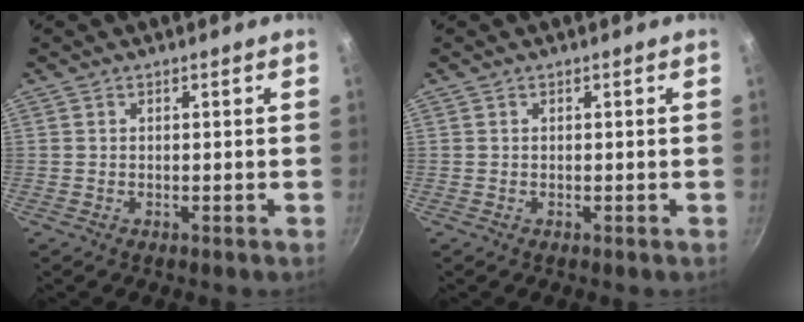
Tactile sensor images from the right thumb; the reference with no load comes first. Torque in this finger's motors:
{"motor_torque": [-0.17, 0.09, -0.03, 0.18, 0.03]}